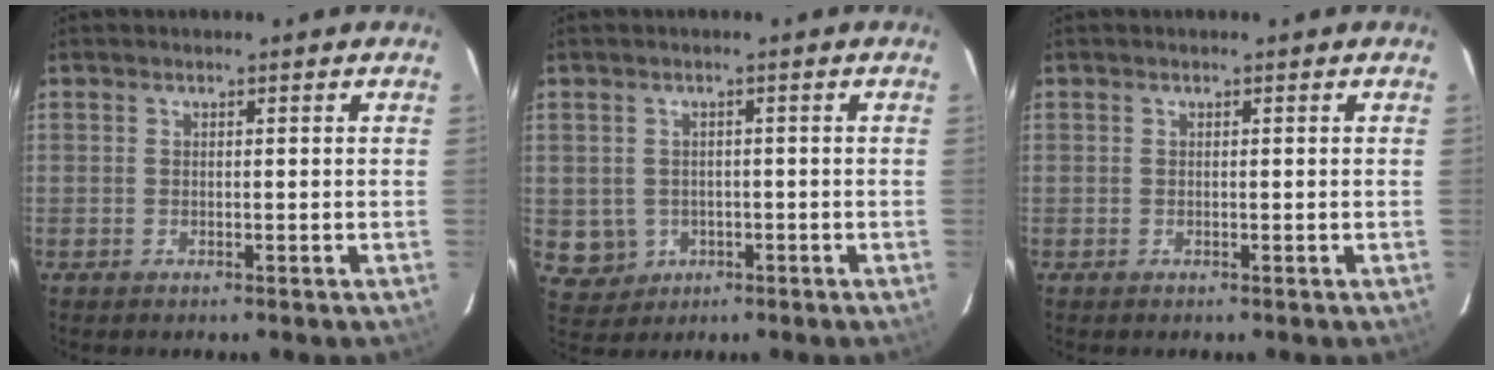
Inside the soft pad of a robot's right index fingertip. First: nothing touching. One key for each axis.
{"total": 5.2, "fx": -0.9, "fy": 5.0, "fz": 0.8, "tx": -0.029, "ty": 0.007, "tz": 0.000}
{"total": 0.0}